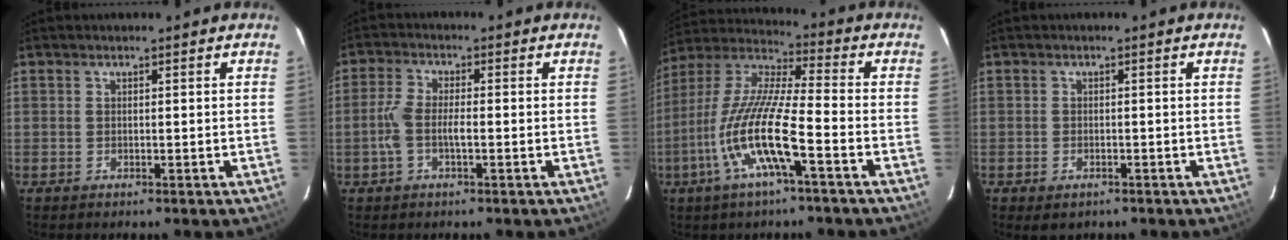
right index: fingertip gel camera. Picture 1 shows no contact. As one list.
[{"total": 4.6, "force": [-1.2, 1.6, 4.2], "torque": [-0.096, 0.008, -0.025]}, {"total": 15.0, "force": [-5.8, 1.7, 13.8], "torque": [-0.278, -0.005, -0.119]}, {"total": 2.6, "force": [-1.5, 1.8, 1.2], "torque": [-0.023, -0.004, -0.020]}]